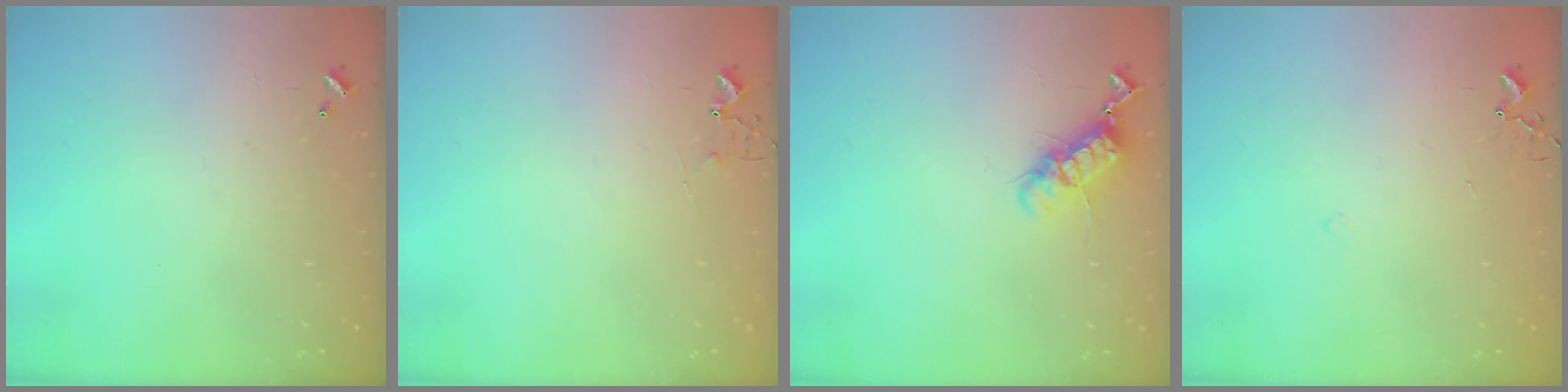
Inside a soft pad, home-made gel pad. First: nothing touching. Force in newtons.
{"total": 5.4, "press": 5.4, "slide": 0.7}
{"total": 11.8, "press": 11.7, "slide": 1.4}
{"total": 6.5, "press": 6.5, "slide": 0.7}